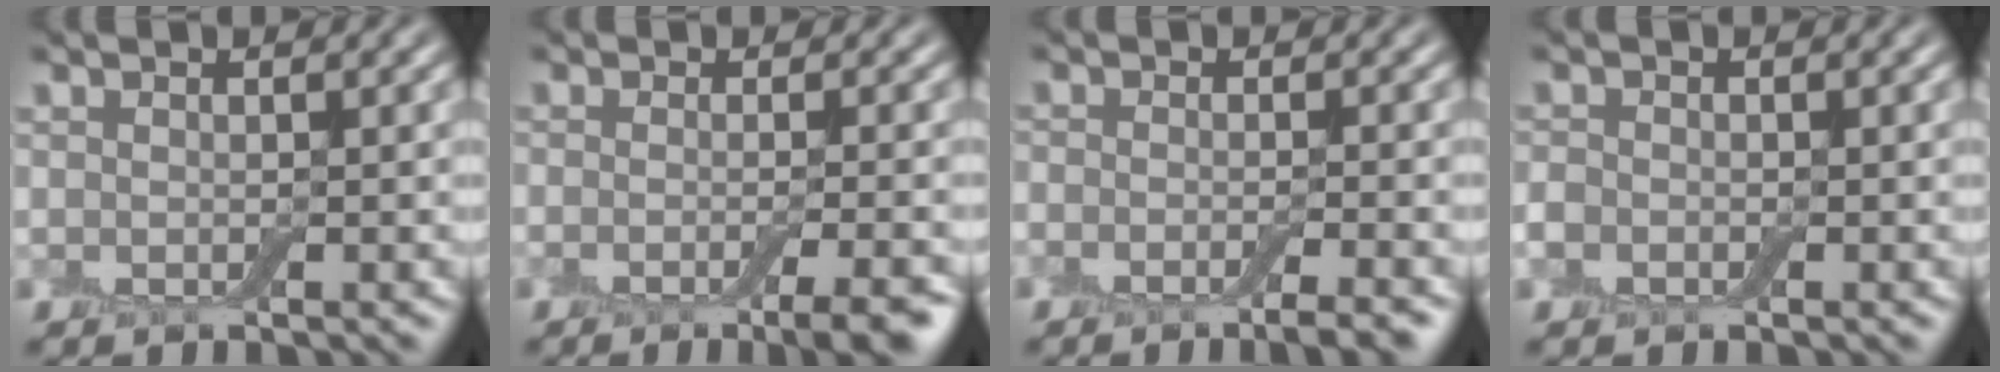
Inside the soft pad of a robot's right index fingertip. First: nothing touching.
{"total": 5.2, "force": [-2.3, 1.5, 4.4], "torque": [-0.041, -0.005, -0.033]}
{"total": 3.6, "force": [-2.4, 0.9, 2.6], "torque": [-0.030, 0.001, -0.040]}
{"total": 1.1, "force": [-0.5, 0.9, 0.4], "torque": [-0.006, -0.001, -0.014]}